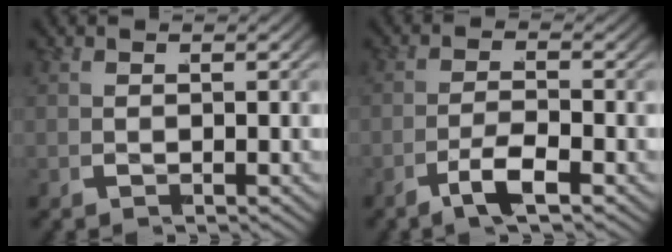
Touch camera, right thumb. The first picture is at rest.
{"total": 2.6, "force": [-2.2, 0.5, 1.3], "torque": [-0.028, -0.005, -0.047]}